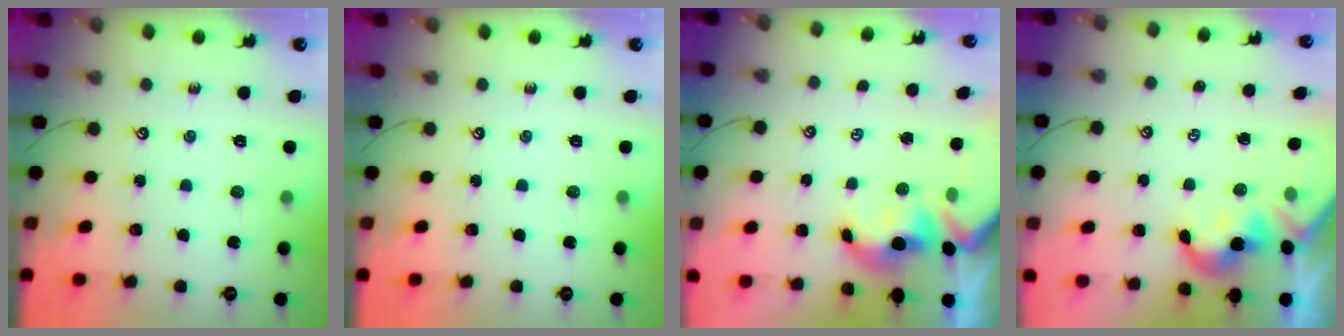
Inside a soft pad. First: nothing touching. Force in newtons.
{"total": 0.0}
{"total": 2.0, "press": 1.9, "slide": 0.7}
{"total": 2.1, "press": 2.1, "slide": 0.4}